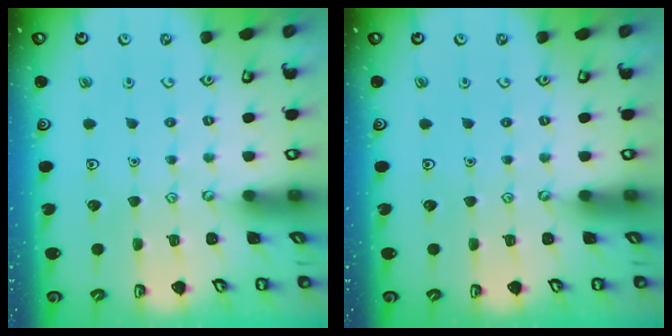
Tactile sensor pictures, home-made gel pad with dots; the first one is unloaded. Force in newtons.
{"total": 0.0}